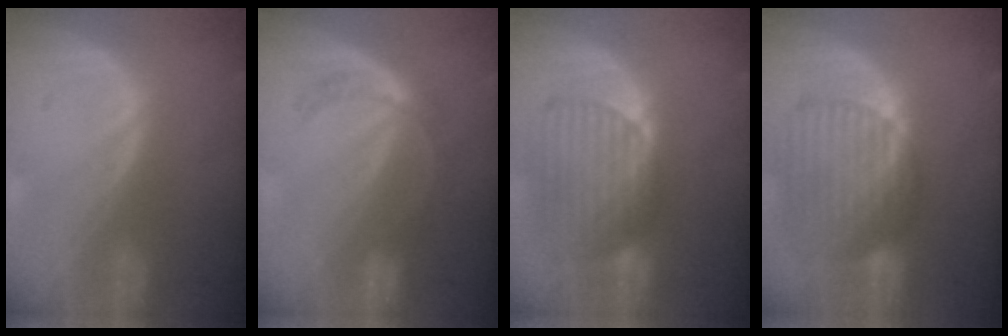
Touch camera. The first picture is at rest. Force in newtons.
{"total": 5.4, "press": 4.7, "slide": 2.6}
{"total": 9.1, "press": 8.3, "slide": 3.7}
{"total": 10.5, "press": 8.9, "slide": 5.5}